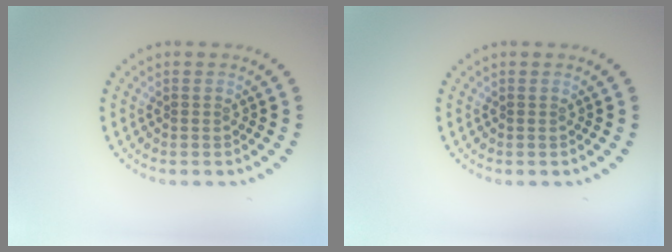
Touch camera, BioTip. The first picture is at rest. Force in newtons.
{"total": 0.0}